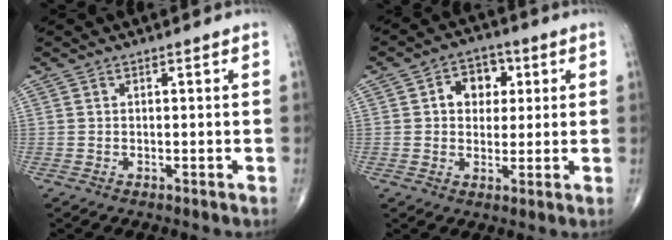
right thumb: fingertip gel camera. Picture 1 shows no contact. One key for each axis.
{"total": 7.5, "fx": 1.8, "fy": 5.8, "fz": 4.5, "tx": -0.028, "ty": 0.006, "tz": 0.023}